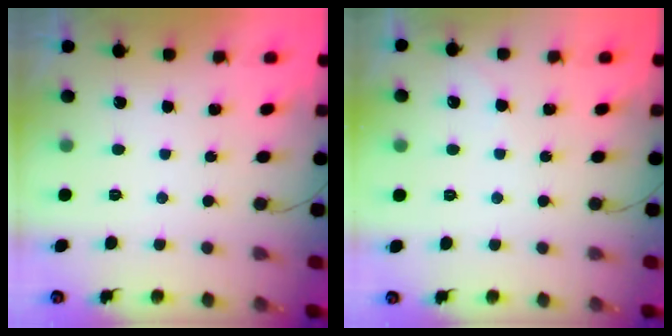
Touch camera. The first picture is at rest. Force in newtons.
{"total": 2.9, "press": 2.9, "slide": 0.4}